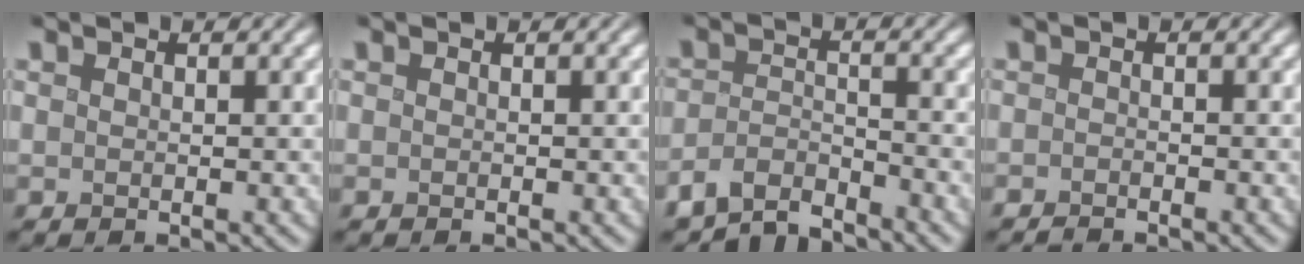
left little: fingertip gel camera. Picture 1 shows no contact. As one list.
[{"total": 0.0}, {"total": 4.3, "force": [-4.1, 0.7, 0.9], "torque": [-0.018, -0.003, -0.089]}, {"total": 1.2, "force": [-1.2, -0.2, -0.2], "torque": [0.006, -0.003, -0.024]}]